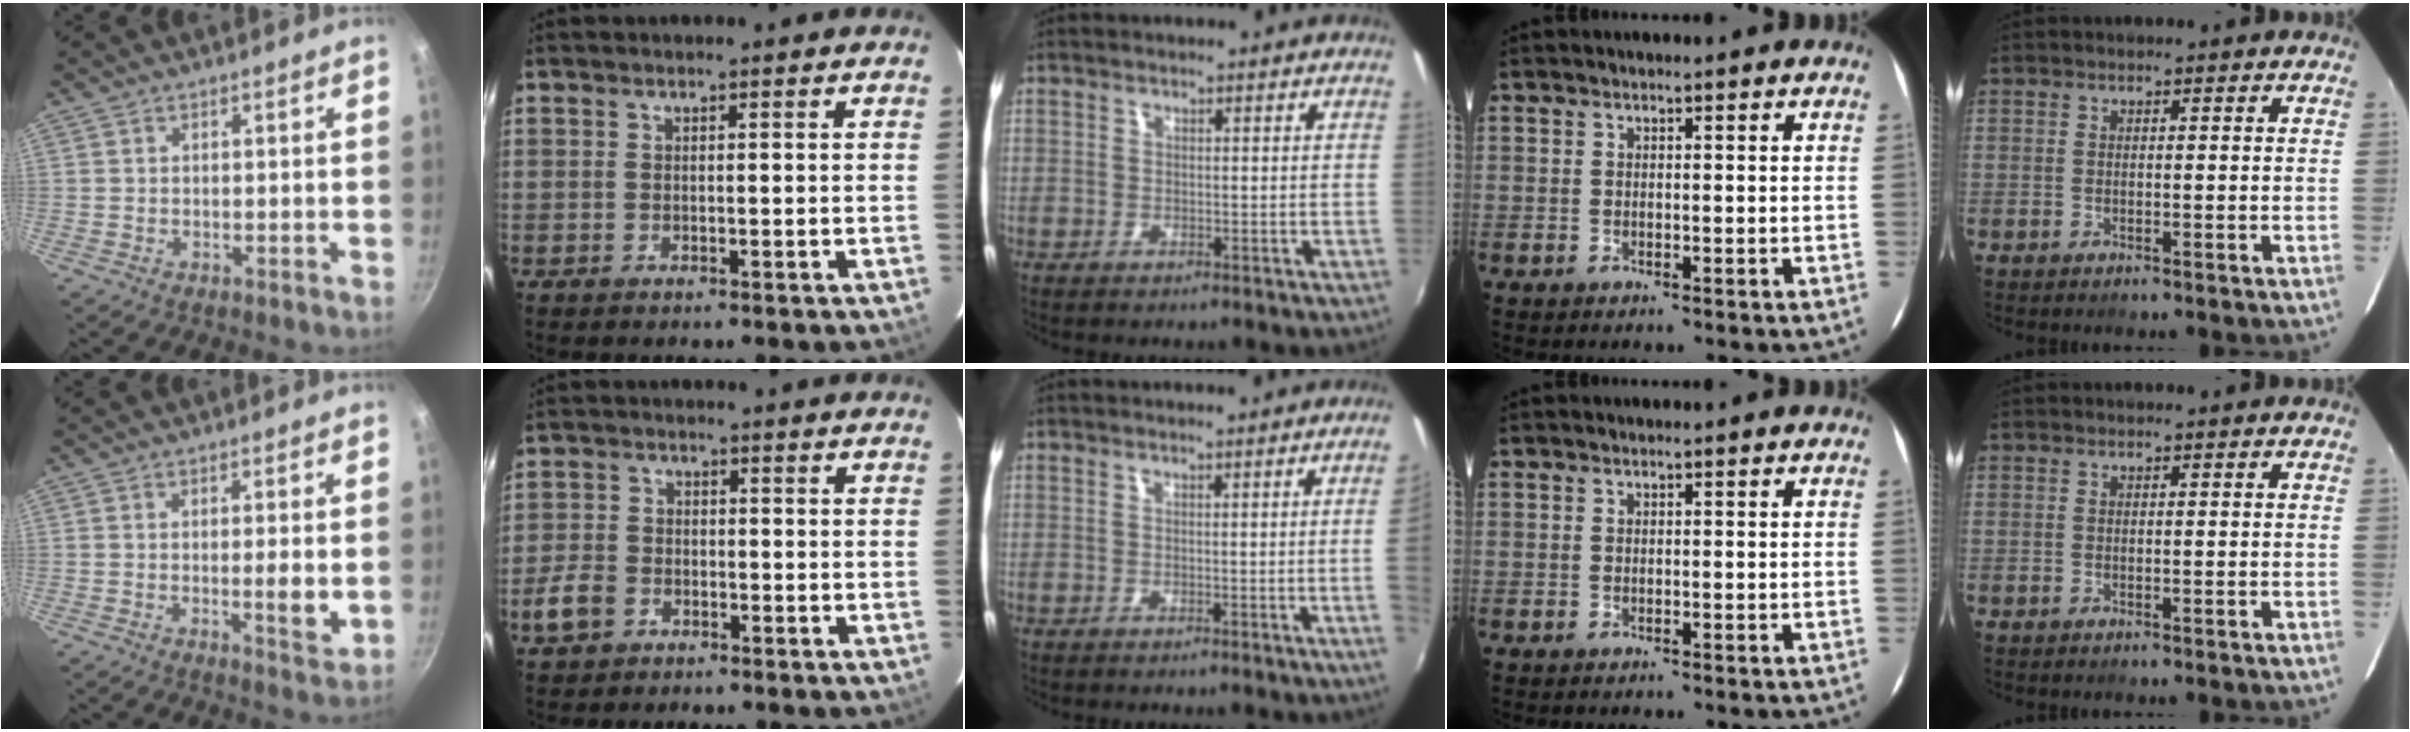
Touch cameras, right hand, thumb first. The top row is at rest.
{"thumb": {"total": 4.8, "force": [-0.4, 0.7, 4.8], "torque": [-0.080, -0.014, -0.006]}, "index": {"total": 5.8, "force": [-3.0, 4.3, 2.4], "torque": [-0.062, 0.009, -0.056]}, "middle": {"total": 3.0, "force": [-0.1, -1.7, 2.5], "torque": [-0.037, -0.012, 0.003]}}